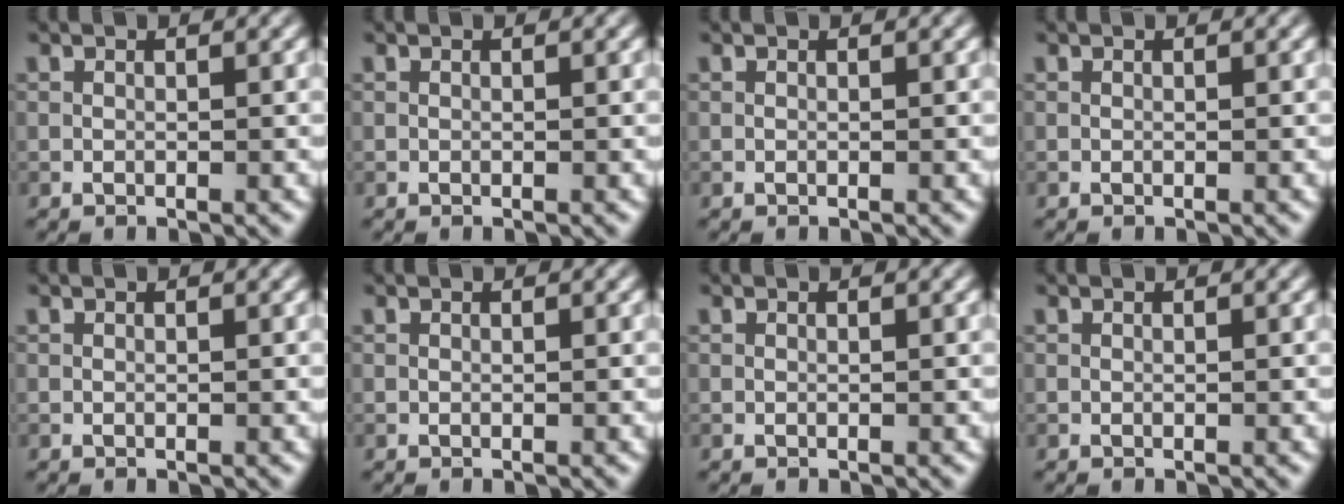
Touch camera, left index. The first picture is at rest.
{"total": 0.0}
{"total": 0.0}
{"total": 0.0}
{"total": 0.0}
{"total": 0.0}
{"total": 0.0}
{"total": 0.0}